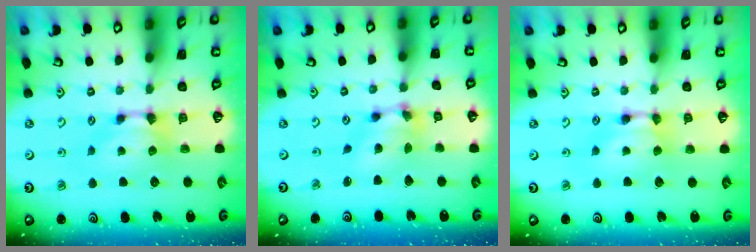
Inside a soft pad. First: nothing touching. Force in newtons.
{"total": 6.0, "press": 5.6, "slide": 2.1}
{"total": 1.7, "press": 1.7, "slide": 0.2}